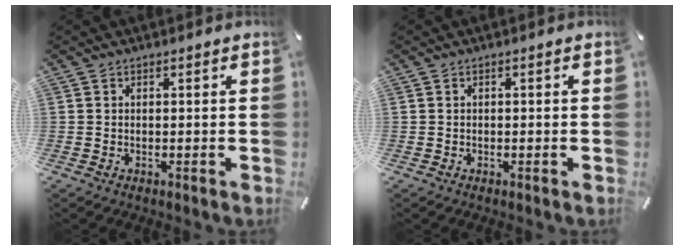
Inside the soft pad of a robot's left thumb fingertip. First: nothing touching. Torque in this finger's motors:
{"motor_torque": [0.13, 0.15, 0.03, 0.01, 0.00]}